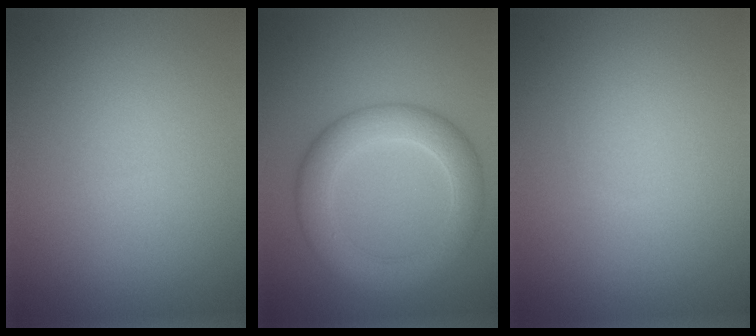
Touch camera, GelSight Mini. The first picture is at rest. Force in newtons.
{"total": 5.5, "press": 5.5, "slide": 0.1}
{"total": 0.0}